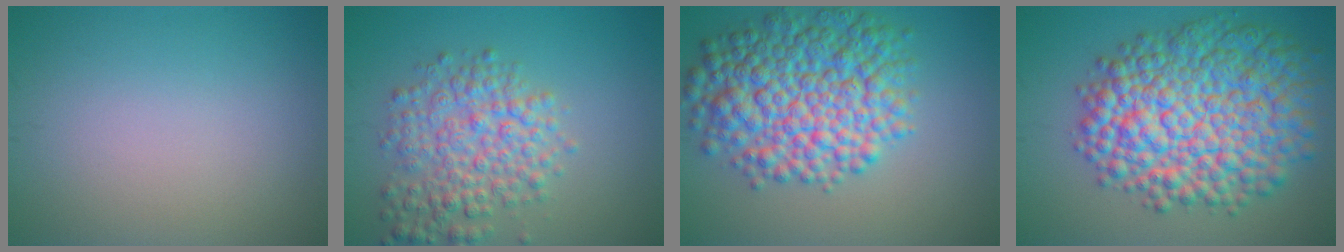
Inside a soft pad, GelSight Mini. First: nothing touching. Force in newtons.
{"total": 5.4, "press": 5.4, "slide": 0.2}
{"total": 9.8, "press": 9.8, "slide": 0.2}
{"total": 12.9, "press": 12.8, "slide": 0.3}